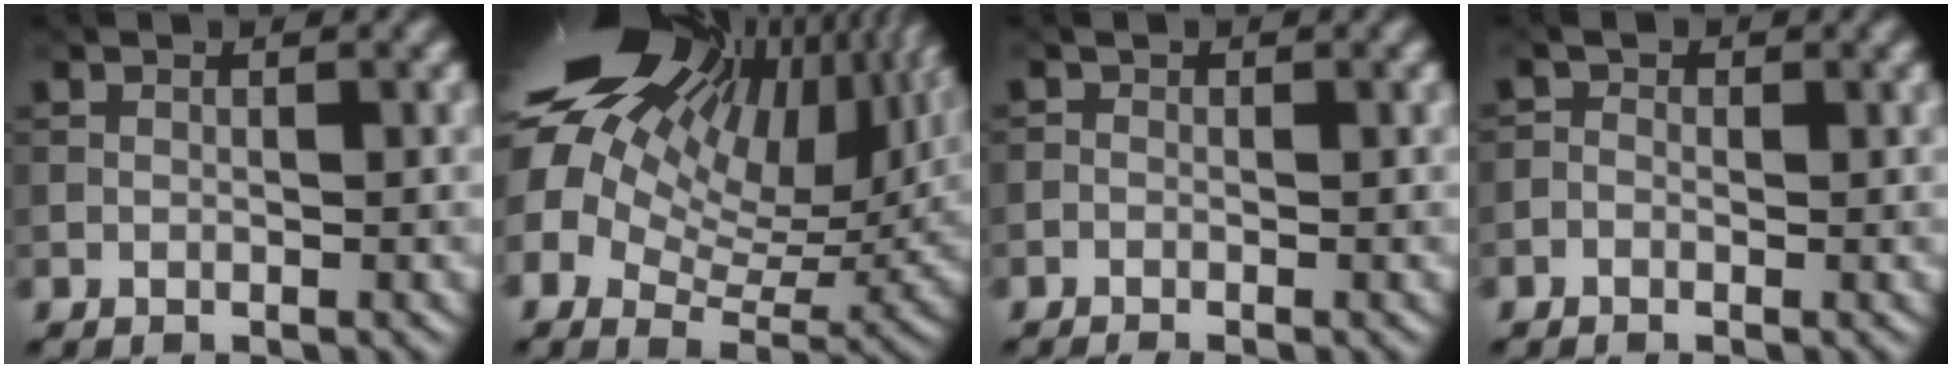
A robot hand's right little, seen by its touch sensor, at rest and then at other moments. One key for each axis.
{"total": 21.6, "fx": 9.4, "fy": 13.0, "fz": 14.4, "tx": -0.305, "ty": 0.051, "tz": 0.162}
{"total": 0.9, "fx": -0.7, "fy": 0.2, "fz": 0.4, "tx": -0.008, "ty": -0.002, "tz": -0.019}
{"total": 0.9, "fx": -0.3, "fy": 0.8, "fz": 0.3, "tx": -0.005, "ty": -0.001, "tz": -0.015}